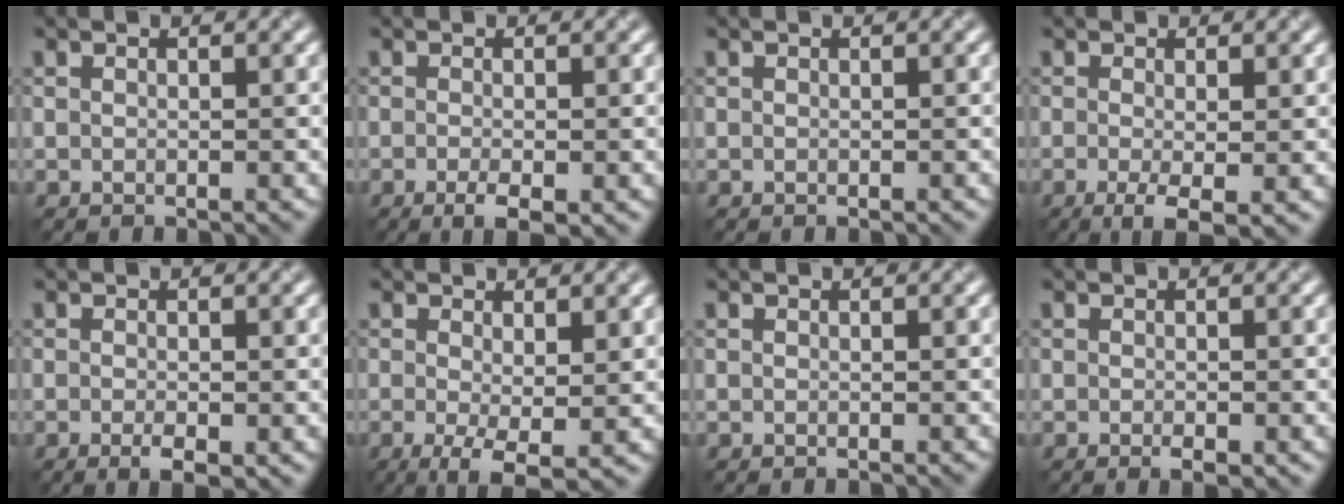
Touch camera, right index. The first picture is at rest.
{"total": 2.2, "force": [-0.9, 0.5, 1.9], "torque": [-0.034, -0.007, -0.015]}
{"total": 0.0}
{"total": 3.1, "force": [-0.8, 0.7, 2.9], "torque": [-0.056, -0.011, -0.015]}
{"total": 1.8, "force": [-0.6, 0.5, 1.6], "torque": [-0.027, -0.005, -0.008]}
{"total": 4.0, "force": [-0.7, 1.1, 3.8], "torque": [-0.072, -0.014, -0.010]}
{"total": 0.0}
{"total": 1.1, "force": [-0.5, 0.4, 0.9], "torque": [-0.015, -0.002, -0.005]}